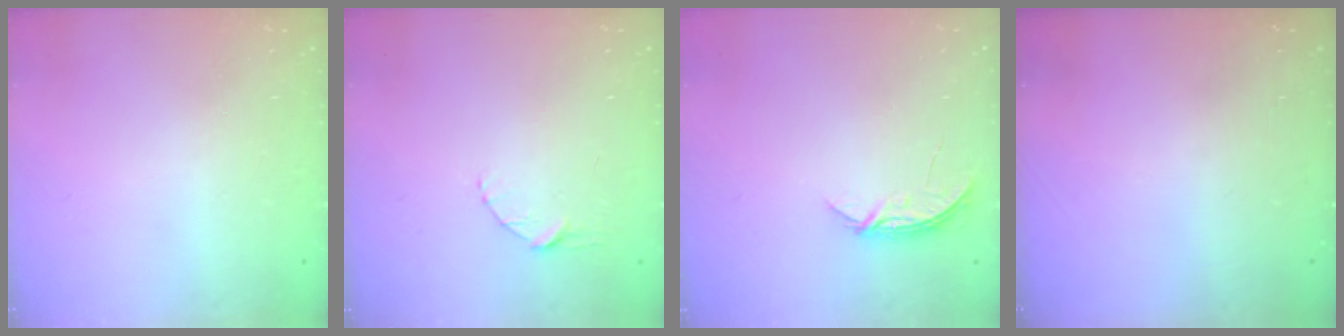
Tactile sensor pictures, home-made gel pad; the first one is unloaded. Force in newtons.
{"total": 3.8, "press": 3.8, "slide": 0.4}
{"total": 4.0, "press": 4.0, "slide": 0.5}
{"total": 0.0}